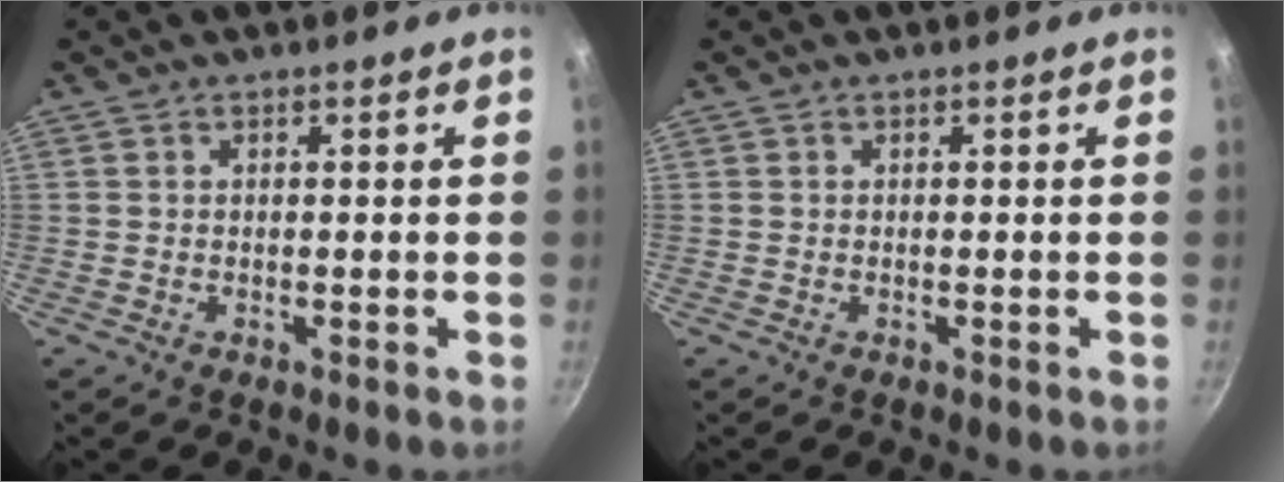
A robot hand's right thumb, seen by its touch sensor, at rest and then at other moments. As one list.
[{"total": 0.0}]